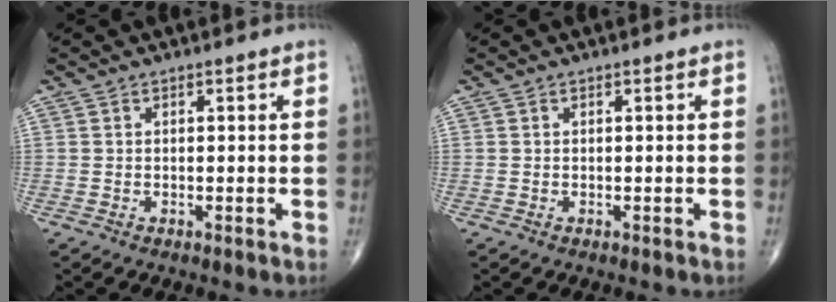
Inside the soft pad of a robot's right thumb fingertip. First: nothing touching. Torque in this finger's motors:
{"motor_torque": [0.07, 0.06, -0.20, -0.05, 0.01]}